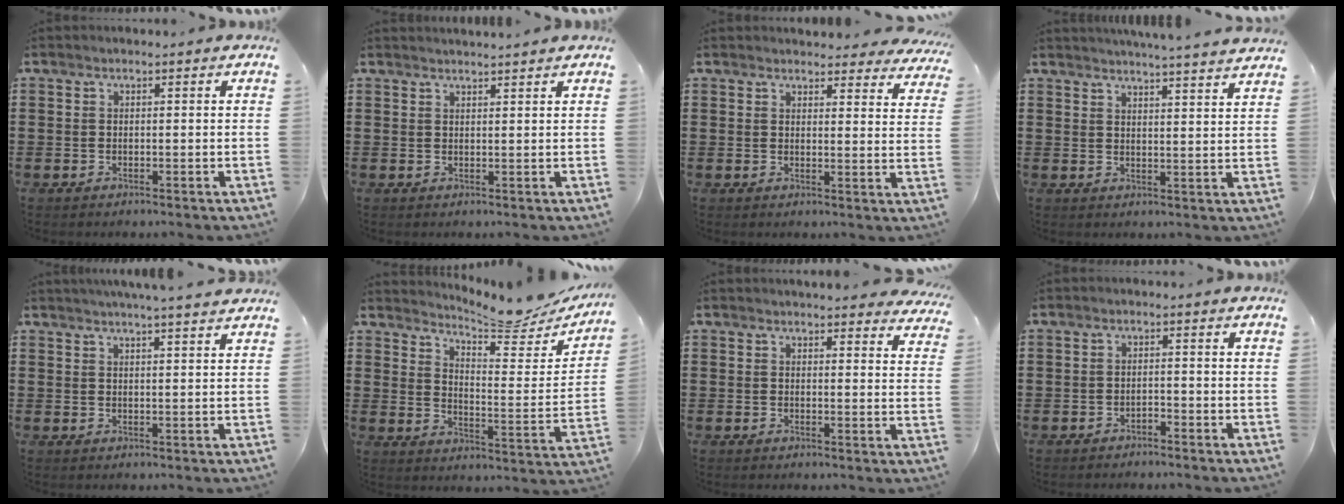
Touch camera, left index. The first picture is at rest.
{"total": 1.5, "force": [1.5, -0.2, 0.1], "torque": [-0.004, 0.000, 0.029]}
{"total": 3.6, "force": [3.5, 0.6, 0.7], "torque": [-0.009, -0.016, 0.063]}
{"total": 3.9, "force": [3.7, -1.0, 0.5], "torque": [-0.021, -0.020, 0.065]}
{"total": 3.4, "force": [3.2, -0.6, 1.1], "torque": [-0.029, -0.008, 0.057]}
{"total": 8.1, "force": [7.5, 1.2, 3.0], "torque": [-0.057, -0.058, 0.128]}
{"total": 3.3, "force": [3.2, 0.1, 0.6], "torque": [-0.014, -0.013, 0.059]}
{"total": 1.3, "force": [-1.2, 0.2, 0.2], "torque": [-0.010, 0.000, -0.026]}